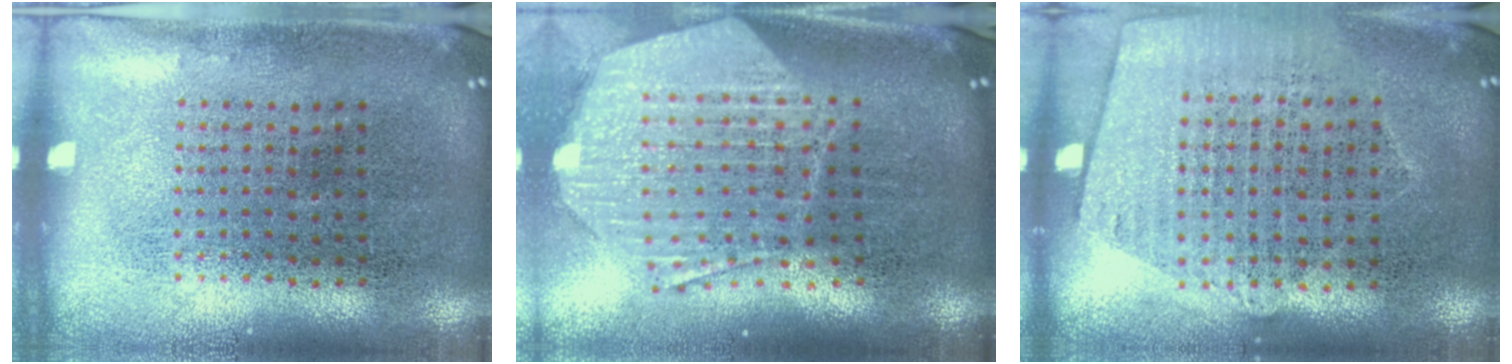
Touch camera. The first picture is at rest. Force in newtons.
{"total": 2.8, "press": 2.3, "slide": 1.7}
{"total": 1.3, "press": 1.1, "slide": 0.6}